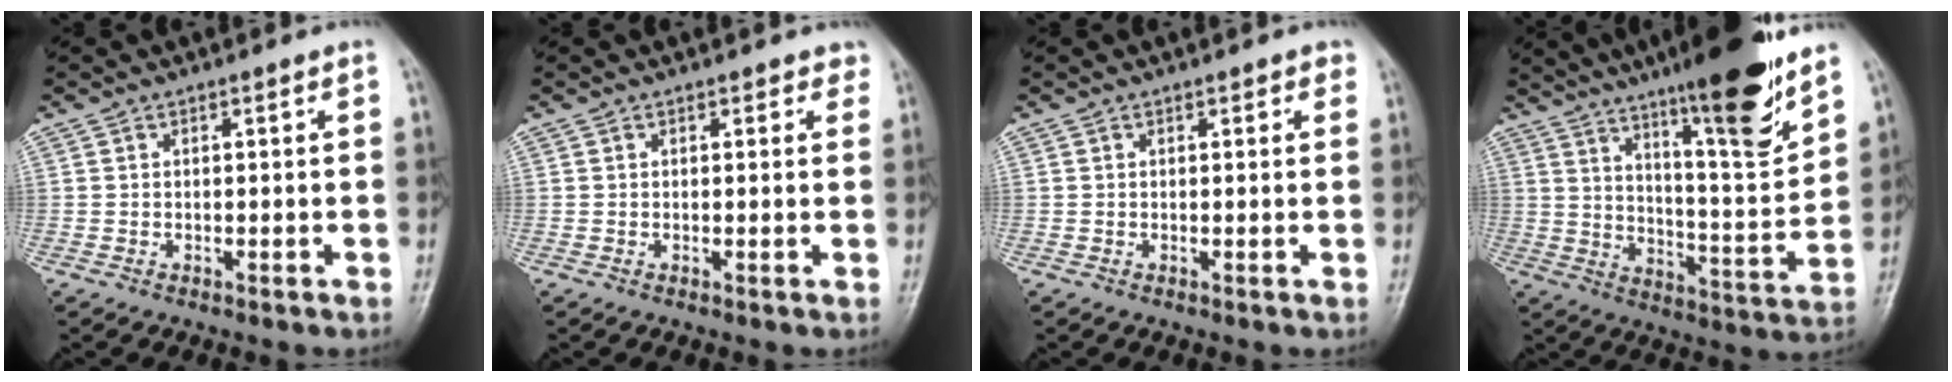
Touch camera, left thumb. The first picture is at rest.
{"total": 2.3, "force": [1.8, 1.2, 0.8], "torque": [0.016, -0.003, 0.010]}
{"total": 1.5, "force": [1.1, 0.7, 0.8], "torque": [-0.002, -0.002, 0.008]}
{"total": 19.1, "force": [13.1, 2.7, 13.6], "torque": [-0.181, -0.079, 0.210]}